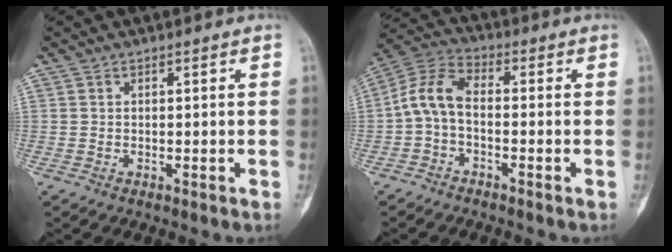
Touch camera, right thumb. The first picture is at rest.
{"total": 7.4, "force": [-1.4, 4.1, 6.0], "torque": [-0.122, 0.030, -0.042]}